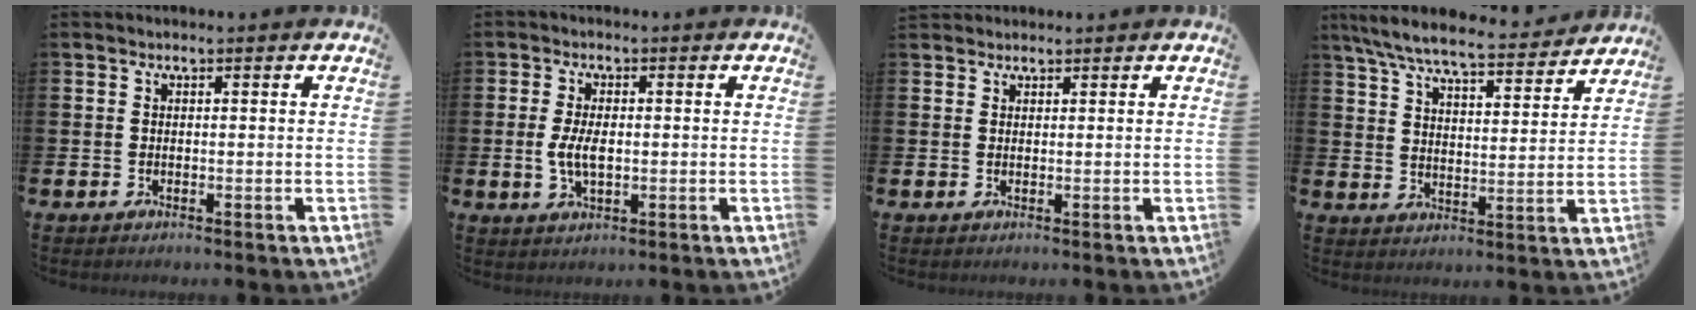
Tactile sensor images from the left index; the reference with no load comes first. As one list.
[{"total": 4.0, "force": [-0.1, 2.0, 3.4], "torque": [-0.061, -0.001, -0.008]}, {"total": 1.4, "force": [1.3, 0.5, -0.1], "torque": [0.014, 0.000, 0.021]}, {"total": 8.1, "force": [7.5, 1.1, 3.1], "torque": [-0.079, -0.049, 0.128]}]